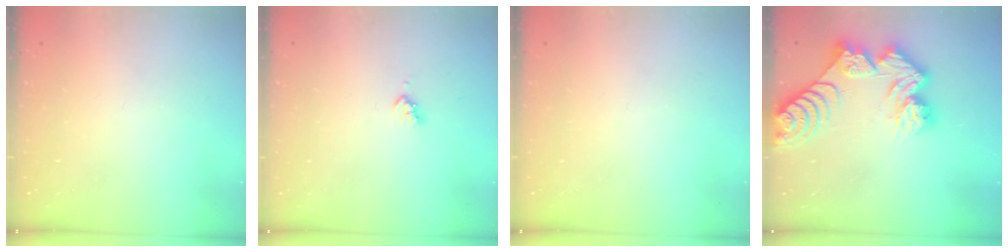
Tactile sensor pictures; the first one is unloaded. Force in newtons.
{"total": 3.1, "press": 3.0, "slide": 0.5}
{"total": 0.0}
{"total": 15.1, "press": 15.0, "slide": 1.4}